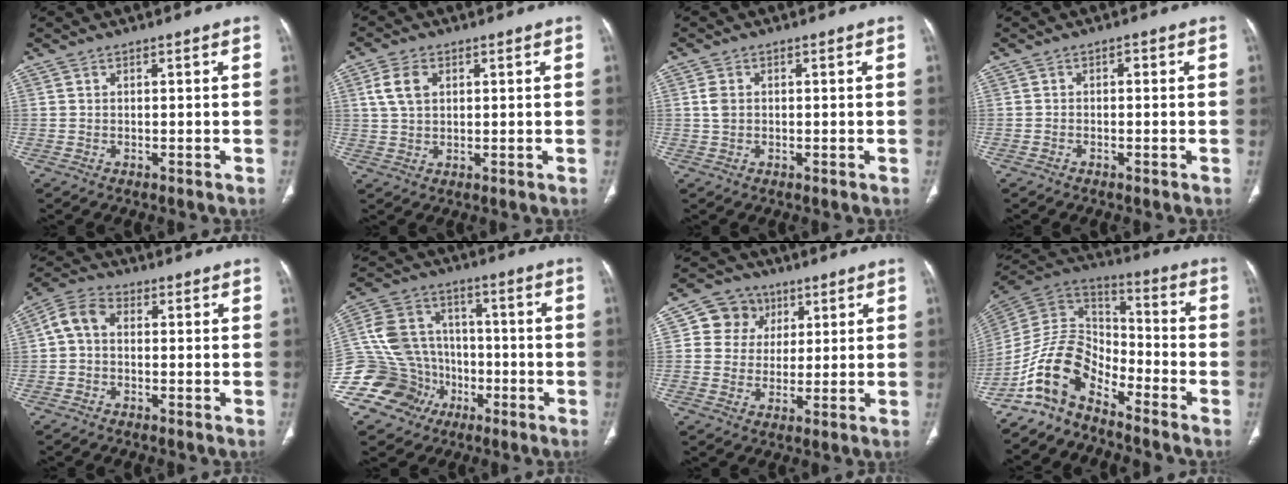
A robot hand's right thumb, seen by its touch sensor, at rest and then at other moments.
{"total": 5.2, "force": [1.7, 3.4, 3.6], "torque": [-0.071, 0.004, 0.034]}
{"total": 2.1, "force": [0.1, 1.6, 1.4], "torque": [-0.030, 0.003, 0.001]}
{"total": 0.8, "force": [-0.2, 0.5, 0.6], "torque": [-0.004, 0.005, -0.009]}
{"total": 5.6, "force": [0.1, 3.9, 4.0], "torque": [-0.073, 0.016, -0.011]}
{"total": 17.8, "force": [-7.1, 15.2, 5.9], "torque": [-0.099, 0.071, -0.121]}
{"total": 8.3, "force": [2.8, 7.5, 2.2], "torque": [-0.002, -0.002, 0.044]}
{"total": 12.8, "force": [-8.8, 6.6, 6.4], "torque": [-0.107, 0.090, -0.183]}